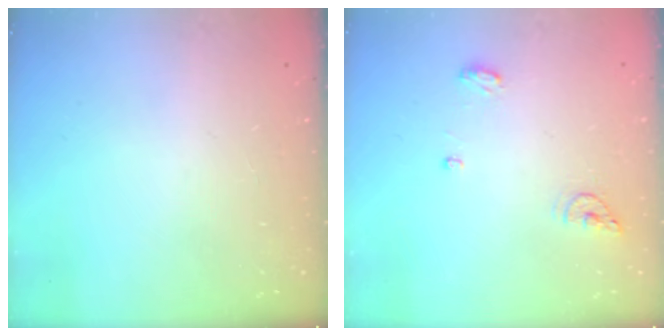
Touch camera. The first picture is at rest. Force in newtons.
{"total": 10.0, "press": 7.3, "slide": 6.9}